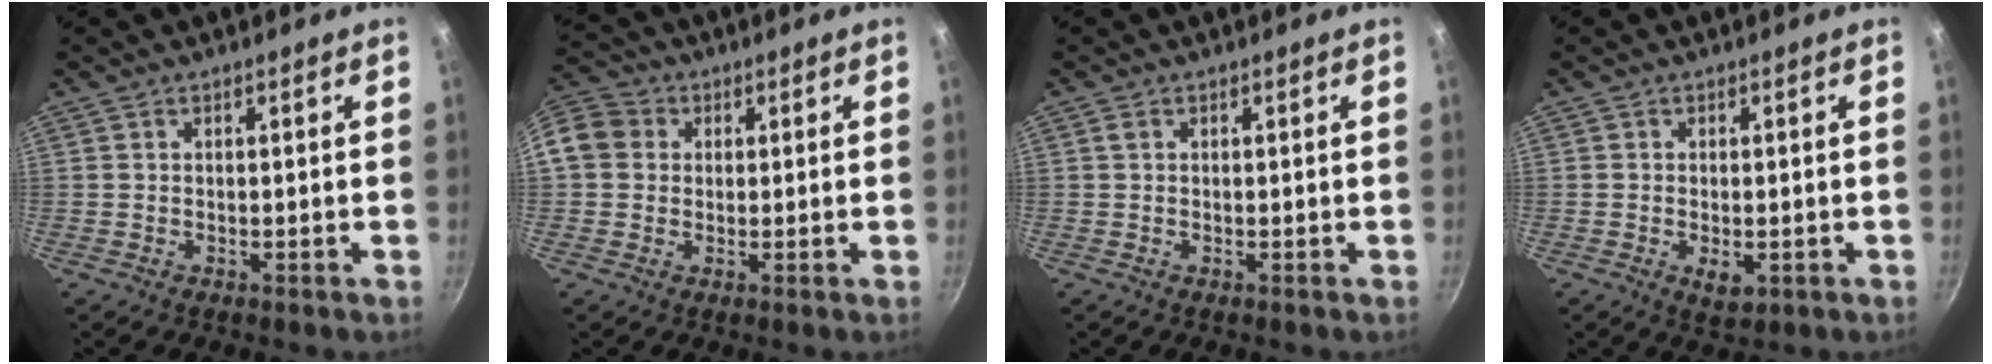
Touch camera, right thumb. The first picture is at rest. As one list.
[{"total": 11.0, "force": [1.5, 9.7, 4.9], "torque": [-0.092, 0.030, 0.015]}, {"total": 0.7, "force": [0.3, 0.4, 0.4], "torque": [-0.009, 0.001, 0.006]}, {"total": 3.2, "force": [-0.7, 1.7, 2.6], "torque": [-0.036, -0.006, -0.006]}]